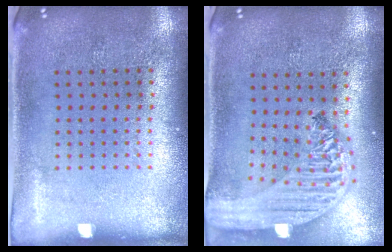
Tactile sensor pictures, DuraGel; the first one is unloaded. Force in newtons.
{"total": 2.6, "press": 2.1, "slide": 1.6}